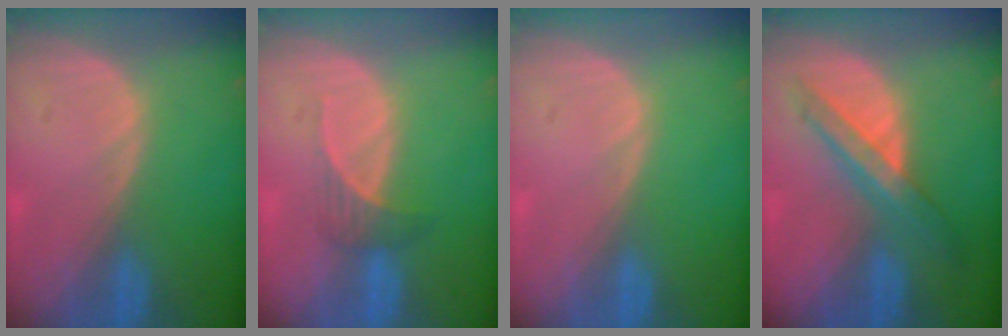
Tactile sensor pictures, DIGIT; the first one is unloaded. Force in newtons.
{"total": 2.5, "press": 2.3, "slide": 0.9}
{"total": 0.0}
{"total": 7.2, "press": 6.1, "slide": 3.8}